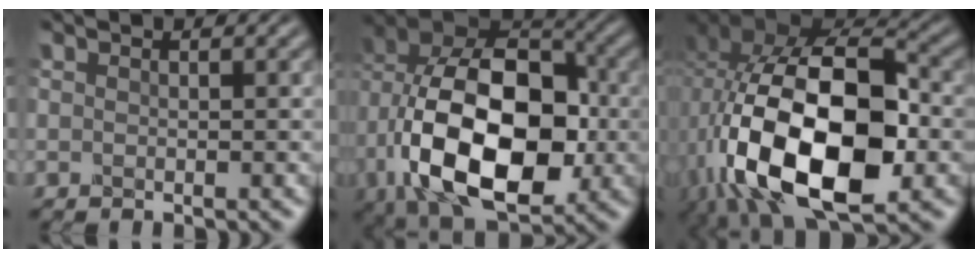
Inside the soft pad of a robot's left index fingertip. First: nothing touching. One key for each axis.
{"total": 15.3, "fx": -2.9, "fy": 9.4, "fz": 11.7, "tx": -0.194, "ty": 0.001, "tz": -0.059}
{"total": 18.4, "fx": -4.5, "fy": 10.6, "fz": 14.4, "tx": -0.285, "ty": -0.025, "tz": -0.071}